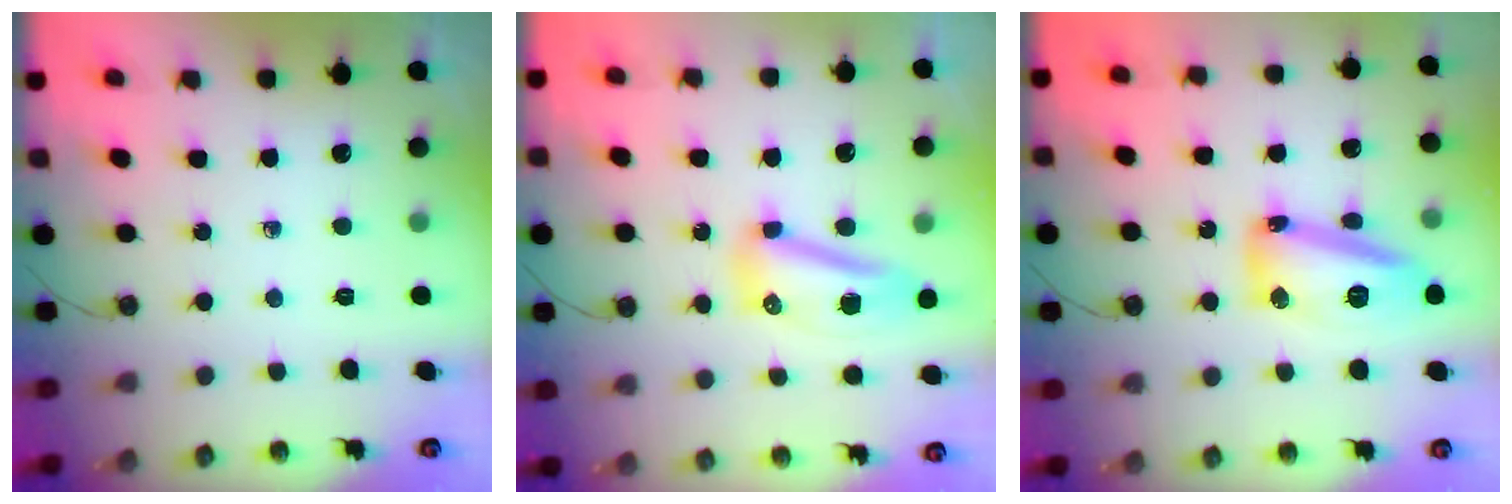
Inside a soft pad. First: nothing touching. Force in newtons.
{"total": 11.1, "press": 11.1, "slide": 0.7}
{"total": 14.3, "press": 14.3, "slide": 1.2}